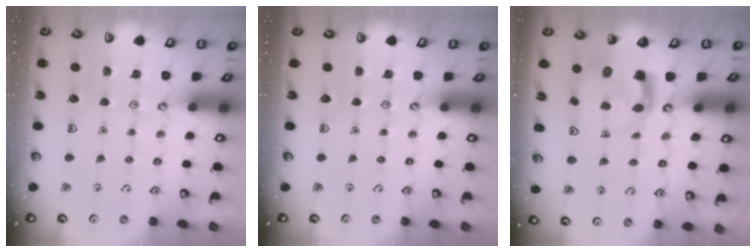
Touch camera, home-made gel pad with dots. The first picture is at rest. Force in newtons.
{"total": 0.0}
{"total": 4.0, "press": 4.0, "slide": 0.4}